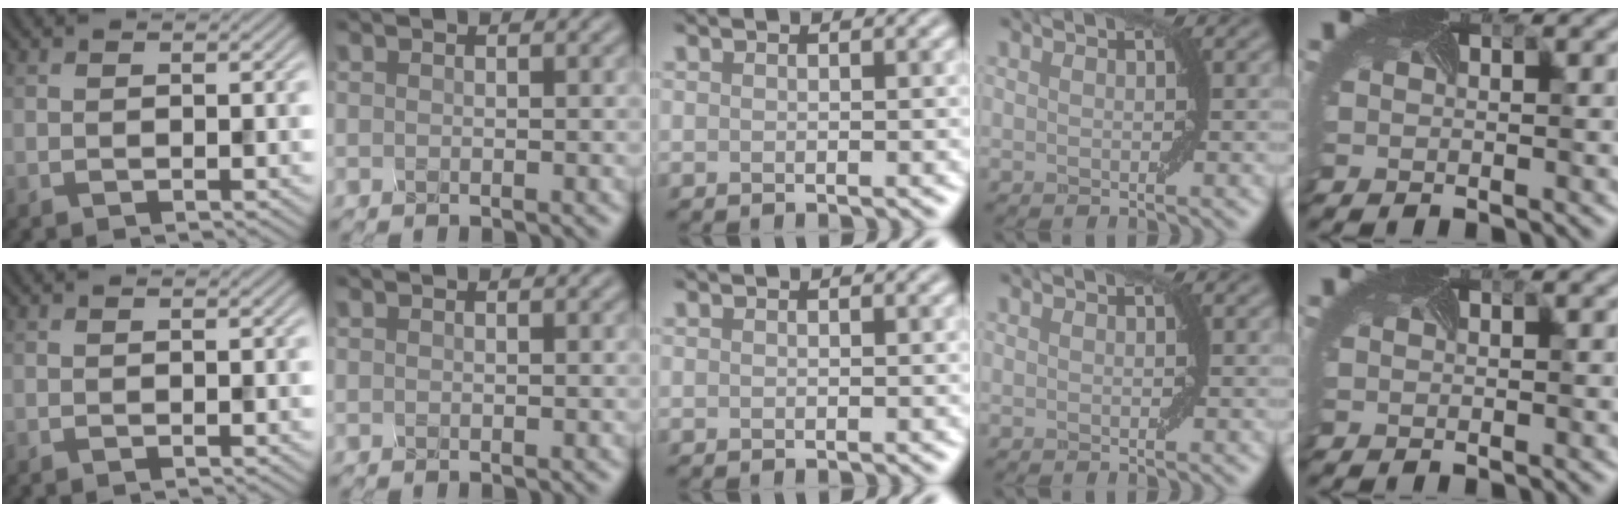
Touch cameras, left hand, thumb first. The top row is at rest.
{}